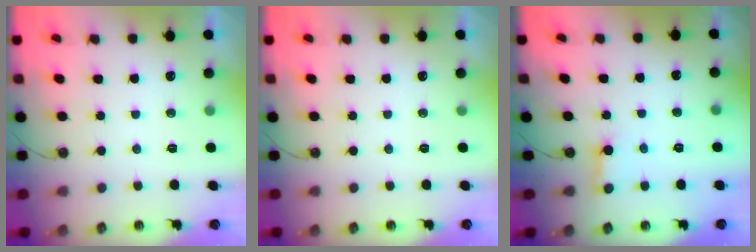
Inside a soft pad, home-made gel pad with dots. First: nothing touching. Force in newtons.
{"total": 0.0}
{"total": 2.7, "press": 2.7, "slide": 0.1}